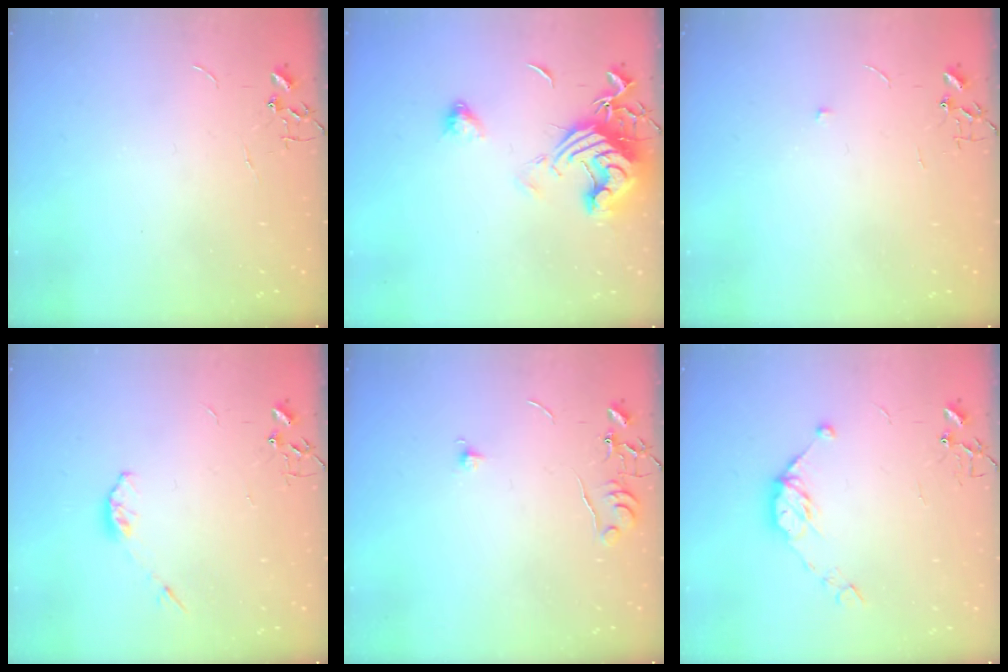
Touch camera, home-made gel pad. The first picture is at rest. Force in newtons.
{"total": 14.2, "press": 14.1, "slide": 1.8}
{"total": 4.0, "press": 3.7, "slide": 1.6}
{"total": 3.6, "press": 3.5, "slide": 0.5}
{"total": 6.1, "press": 6.0, "slide": 0.6}
{"total": 9.5, "press": 9.5, "slide": 0.7}